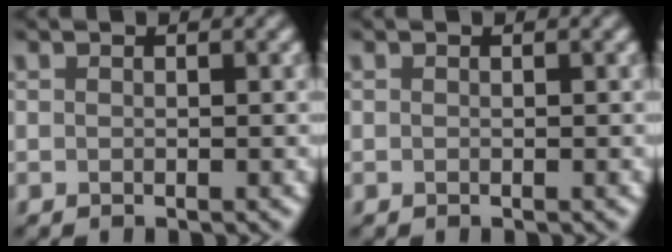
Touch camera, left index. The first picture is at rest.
{"total": 0.0}